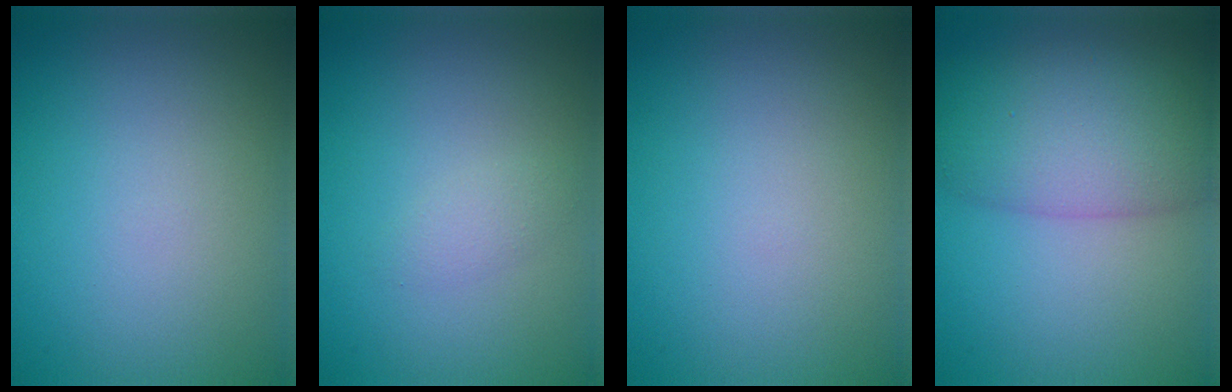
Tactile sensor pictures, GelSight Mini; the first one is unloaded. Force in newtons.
{"total": 1.1, "press": 1.1, "slide": 0.1}
{"total": 0.0}
{"total": 7.9, "press": 7.9, "slide": 0.4}